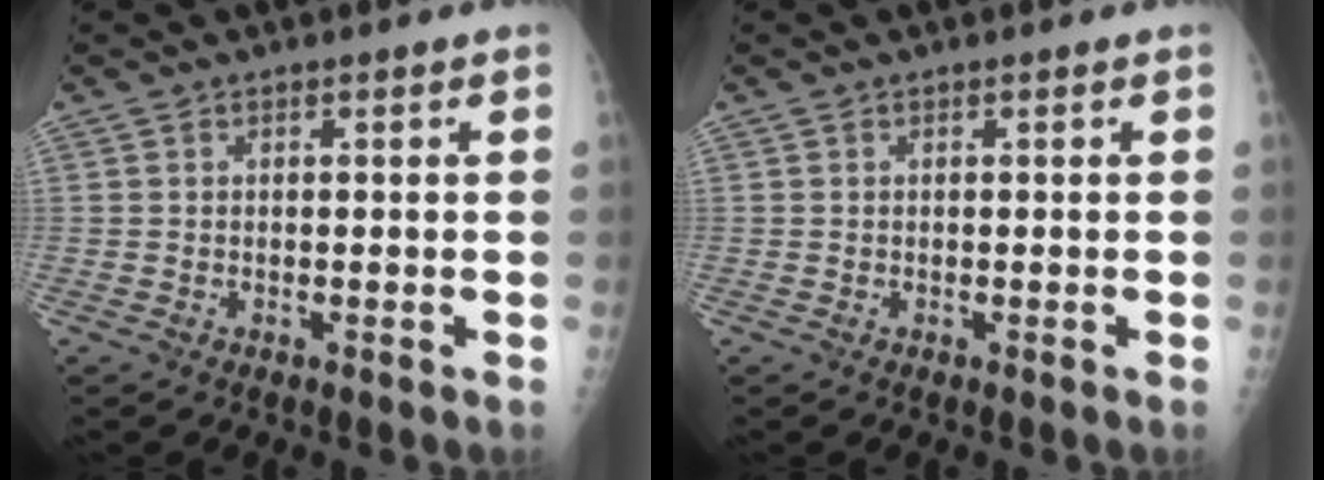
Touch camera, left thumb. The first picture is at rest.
{"total": 0.0}